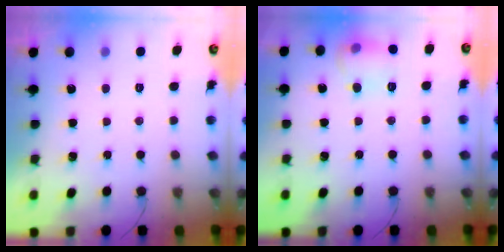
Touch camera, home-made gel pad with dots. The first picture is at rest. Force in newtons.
{"total": 10.0, "press": 9.9, "slide": 0.5}